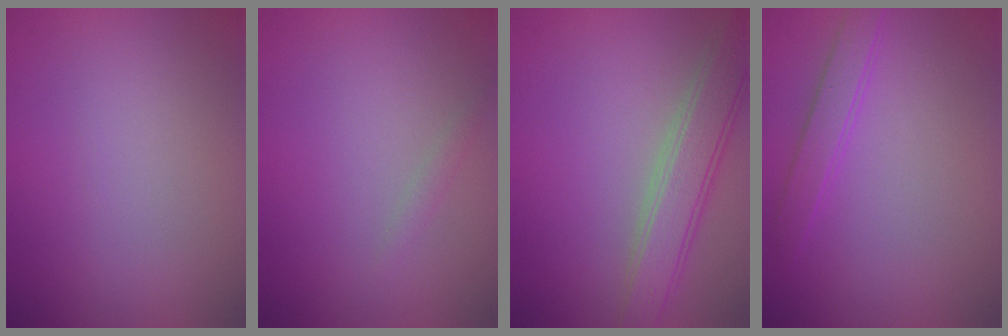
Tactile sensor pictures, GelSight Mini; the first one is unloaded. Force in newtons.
{"total": 0.7, "press": 0.7, "slide": 0.1}
{"total": 4.8, "press": 4.8, "slide": 0.1}
{"total": 2.0, "press": 2.0, "slide": 0.1}